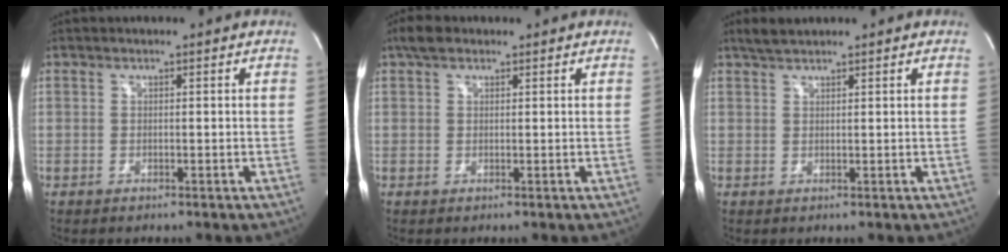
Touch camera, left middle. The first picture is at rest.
{"total": 2.6, "force": [1.8, 1.4, 1.3], "torque": [-0.028, 0.020, 0.032]}
{"total": 2.3, "force": [2.0, 0.4, 0.9], "torque": [-0.023, 0.013, 0.041]}